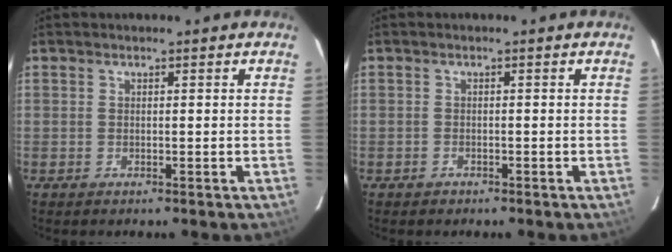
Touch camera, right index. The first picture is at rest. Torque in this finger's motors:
{"motor_torque": [0.19, -0.47, -0.01, -0.03]}